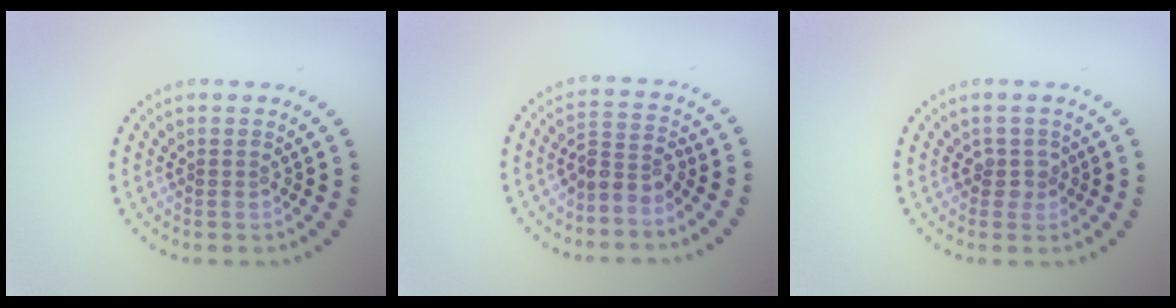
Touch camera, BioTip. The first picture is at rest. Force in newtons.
{"total": 2.6, "press": 1.9, "slide": 1.7}
{"total": 1.5, "press": 1.2, "slide": 0.9}